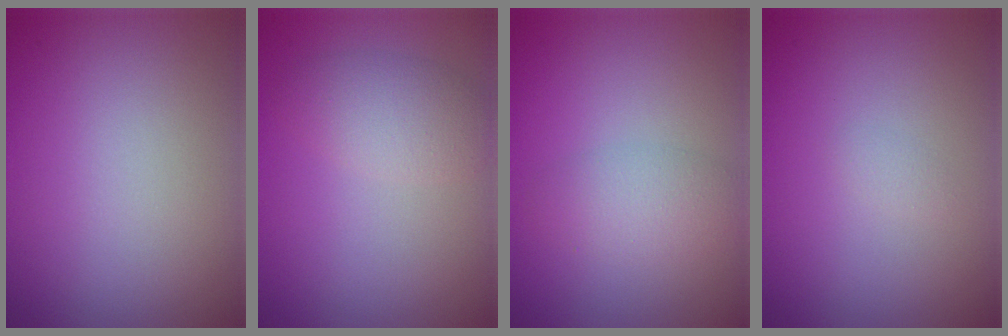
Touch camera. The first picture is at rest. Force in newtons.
{"total": 2.9, "press": 2.9, "slide": 0.1}
{"total": 2.7, "press": 2.7, "slide": 0.1}
{"total": 0.5, "press": 0.5, "slide": 0.1}